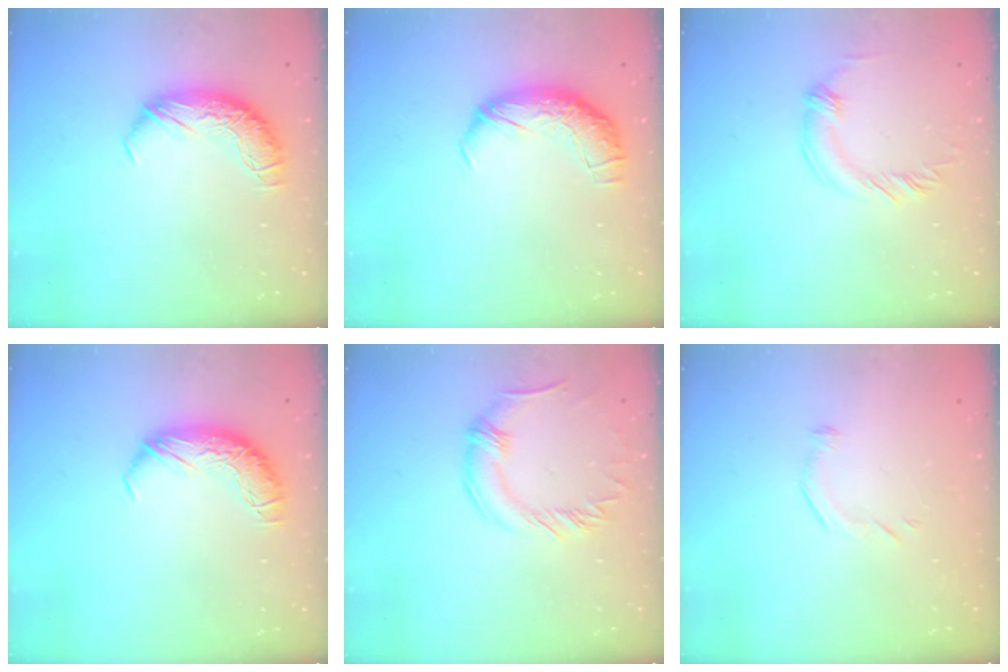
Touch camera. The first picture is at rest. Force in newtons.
{"total": 2.3, "press": 0.9, "slide": 2.2}
{"total": 2.1, "press": 2.0, "slide": 0.5}
{"total": 0.0}
{"total": 0.0}
{"total": 7.3, "press": 7.3, "slide": 0.7}